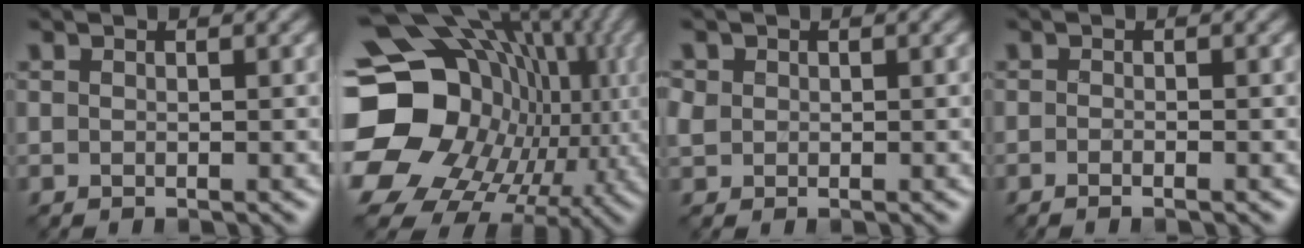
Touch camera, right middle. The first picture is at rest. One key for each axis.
{"total": 21.1, "fx": 0.4, "fy": 17.4, "fz": 11.8, "tx": -0.204, "ty": -0.007, "tz": 0.000}
{"total": 1.1, "fx": 0.2, "fy": 1.1, "fz": 0.3, "tx": -0.004, "ty": 0.002, "tz": 0.002}
{"total": 0.9, "fx": -0.5, "fy": 0.2, "fz": 0.8, "tx": -0.012, "ty": -0.005, "tz": -0.009}